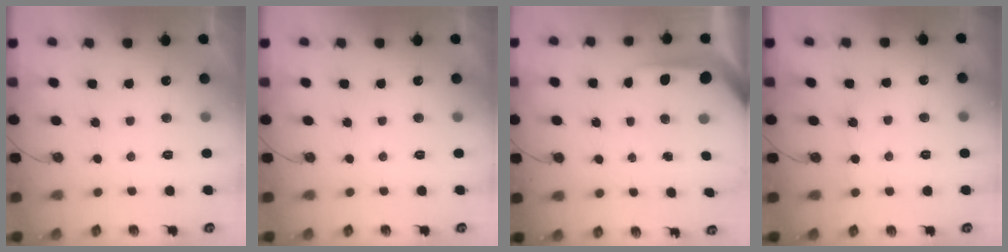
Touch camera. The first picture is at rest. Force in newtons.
{"total": 0.0}
{"total": 7.1, "press": 7.0, "slide": 0.8}
{"total": 2.9, "press": 2.9, "slide": 0.3}